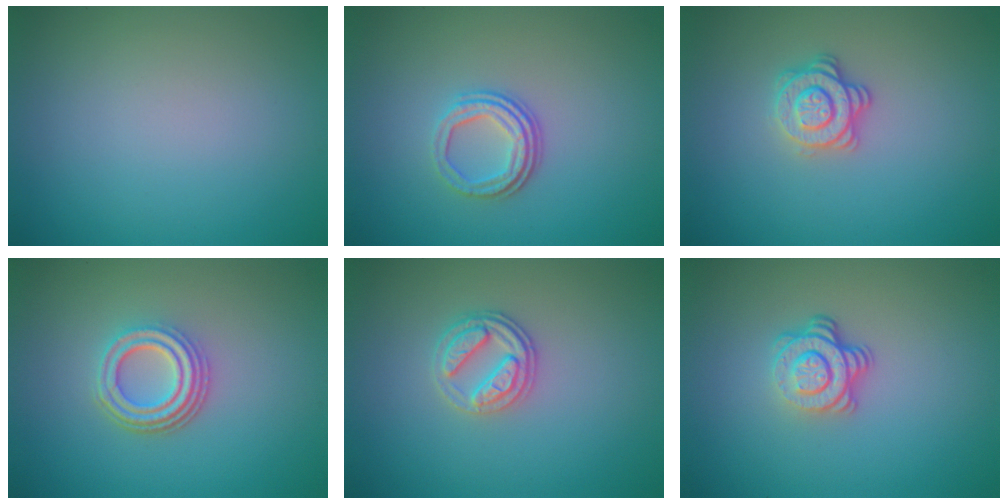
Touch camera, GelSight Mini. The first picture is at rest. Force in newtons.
{"total": 3.2, "press": 2.4, "slide": 2.1}
{"total": 2.8, "press": 2.5, "slide": 1.2}
{"total": 4.0, "press": 3.1, "slide": 2.5}
{"total": 2.7, "press": 2.6, "slide": 0.8}
{"total": 3.9, "press": 2.7, "slide": 2.9}